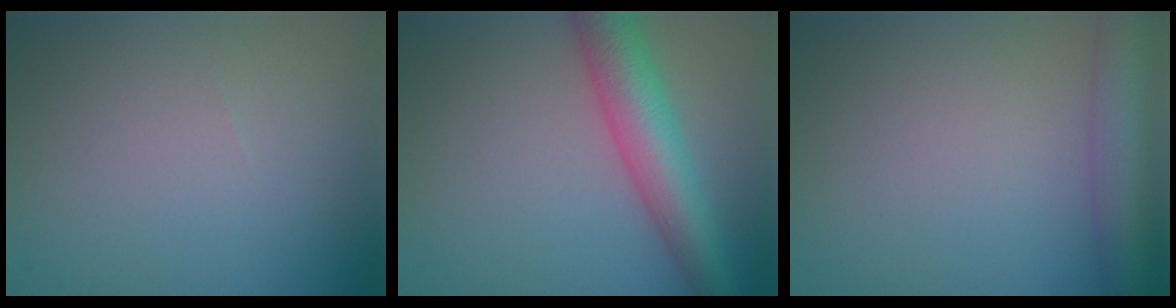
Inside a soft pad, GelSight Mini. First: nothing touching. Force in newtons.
{"total": 6.7, "press": 6.7, "slide": 0.2}
{"total": 5.6, "press": 5.6, "slide": 0.3}